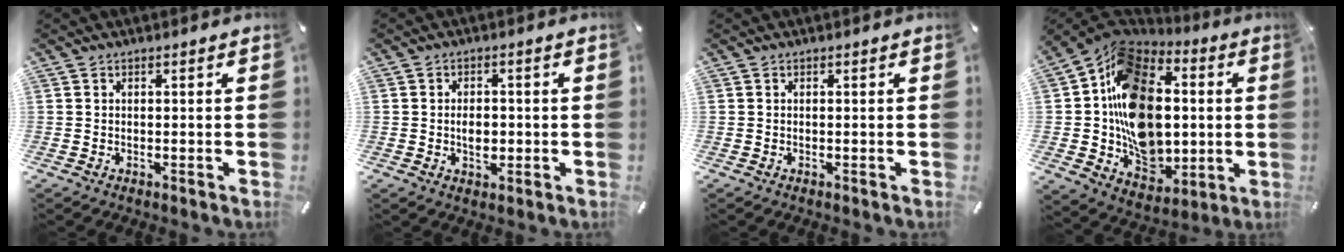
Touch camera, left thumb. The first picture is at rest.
{"total": 4.1, "force": [-0.5, 2.8, 2.9], "torque": [-0.038, -0.001, -0.012]}
{"total": 0.0}
{"total": 20.5, "force": [1.2, 16.2, 12.4], "torque": [-0.217, -0.009, 0.027]}